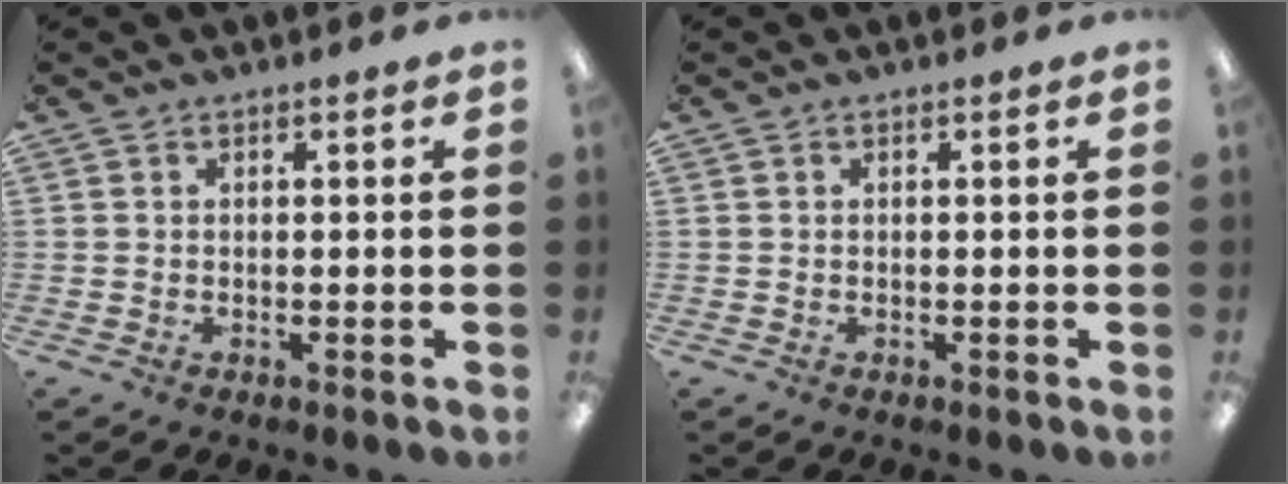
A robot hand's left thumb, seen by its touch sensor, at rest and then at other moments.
{"total": 0.0}